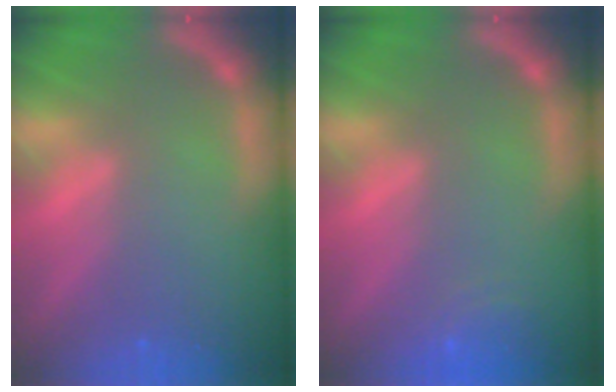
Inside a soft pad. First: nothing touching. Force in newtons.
{"total": 2.5}